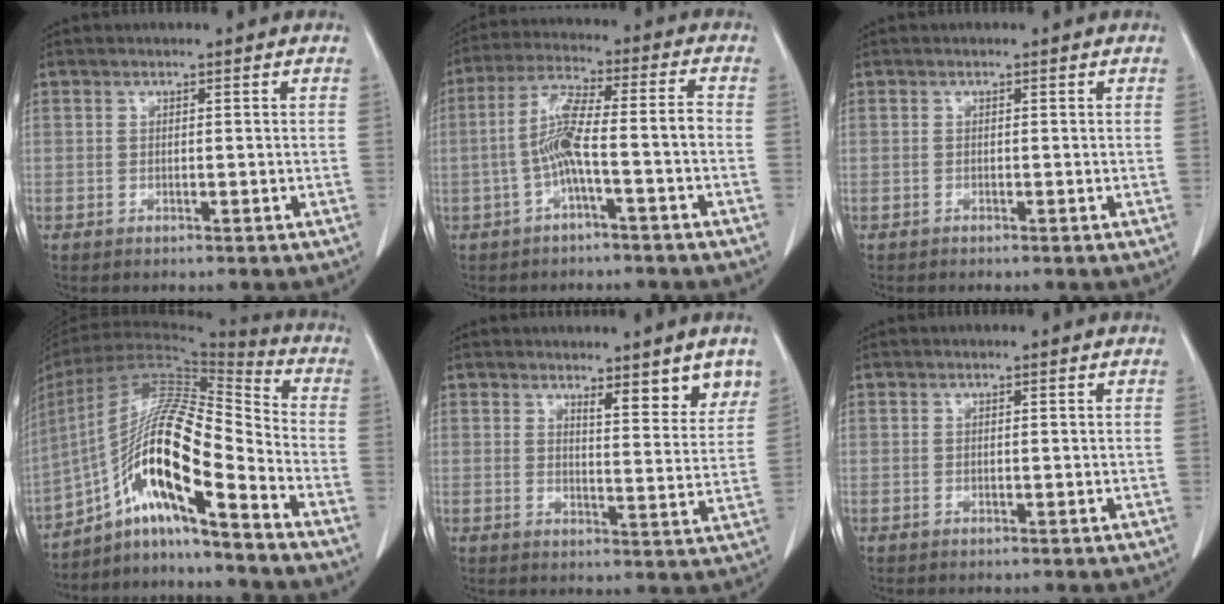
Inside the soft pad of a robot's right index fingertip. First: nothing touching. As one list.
[{"total": 8.3, "force": [-2.4, 0.6, 8.0], "torque": [-0.156, 0.028, -0.043]}, {"total": 0.0}, {"total": 17.1, "force": [-9.1, 1.7, 14.4], "torque": [-0.268, 0.017, -0.163]}, {"total": 6.2, "force": [4.8, 1.2, 3.8], "torque": [-0.042, -0.020, 0.059]}, {"total": 0.0}]